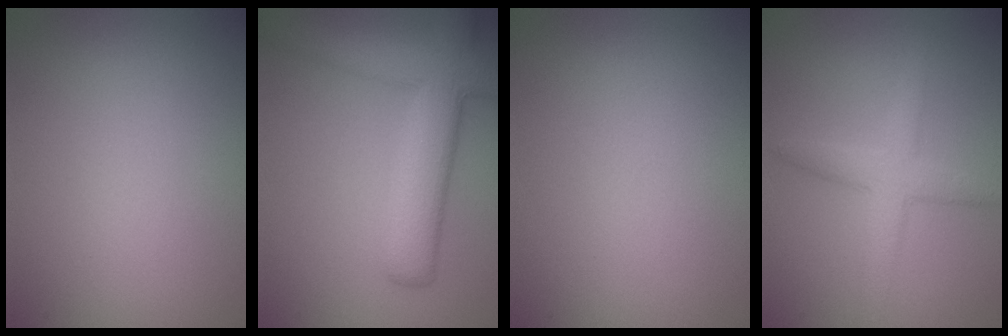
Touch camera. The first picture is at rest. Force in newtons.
{"total": 7.1, "press": 7.1, "slide": 0.5}
{"total": 0.0}
{"total": 3.2, "press": 3.2, "slide": 0.2}